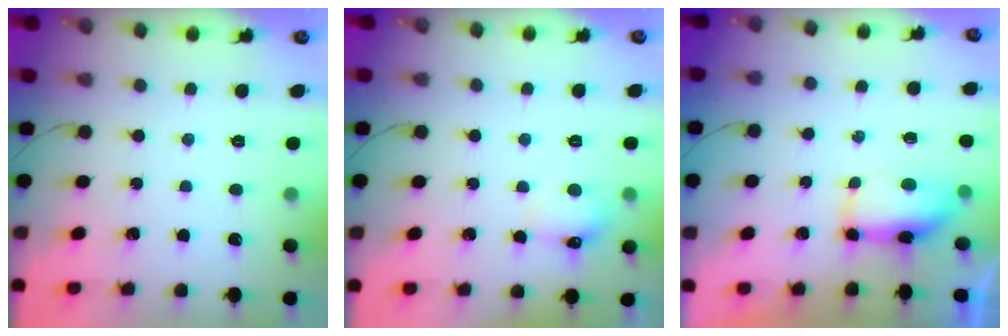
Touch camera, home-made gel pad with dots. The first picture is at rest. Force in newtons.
{"total": 6.7, "press": 6.5, "slide": 1.6}
{"total": 6.8, "press": 6.8, "slide": 0.8}